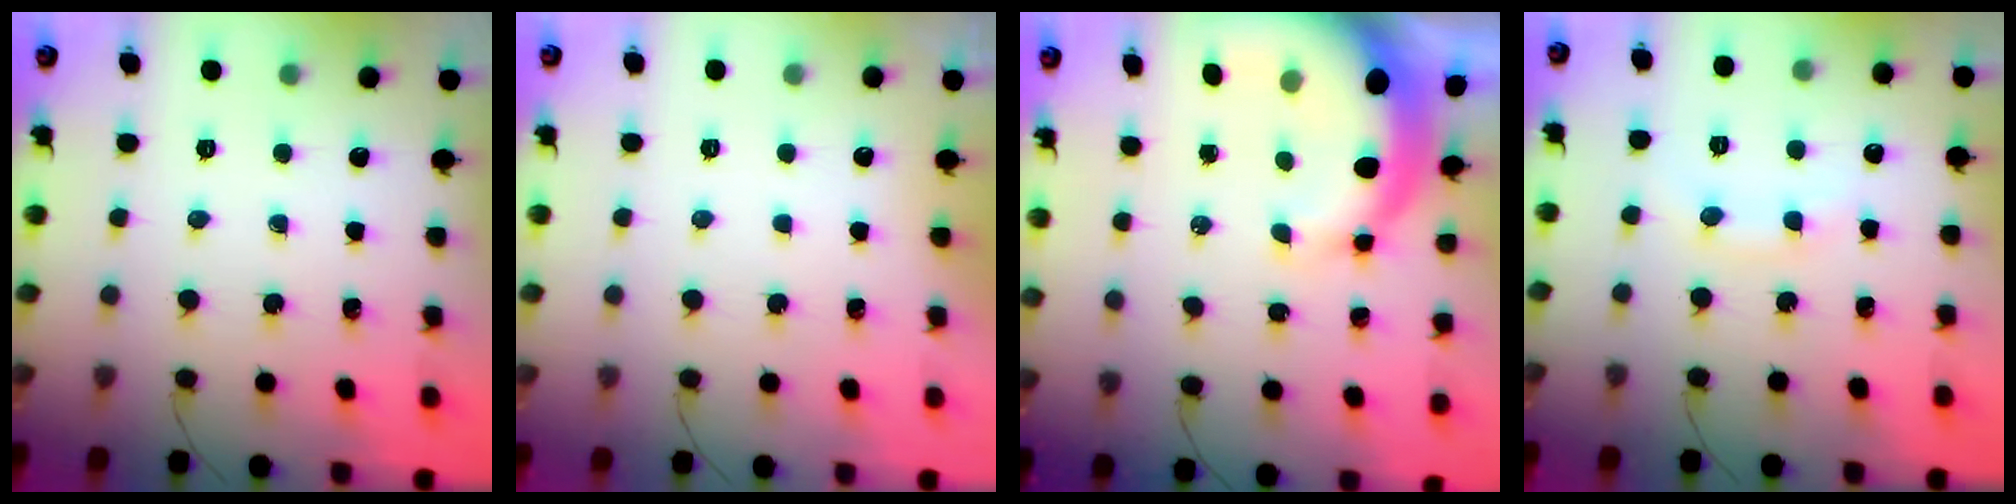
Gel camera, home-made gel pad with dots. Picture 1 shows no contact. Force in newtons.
{"total": 2.8, "press": 2.8, "slide": 0.1}
{"total": 11.2, "press": 10.9, "slide": 2.2}
{"total": 8.4, "press": 8.3, "slide": 1.3}